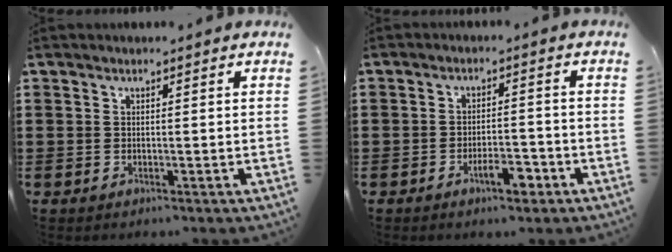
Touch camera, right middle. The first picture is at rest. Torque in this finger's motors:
{"motor_torque": [0.98, 0.05, 0.26, 0.06]}